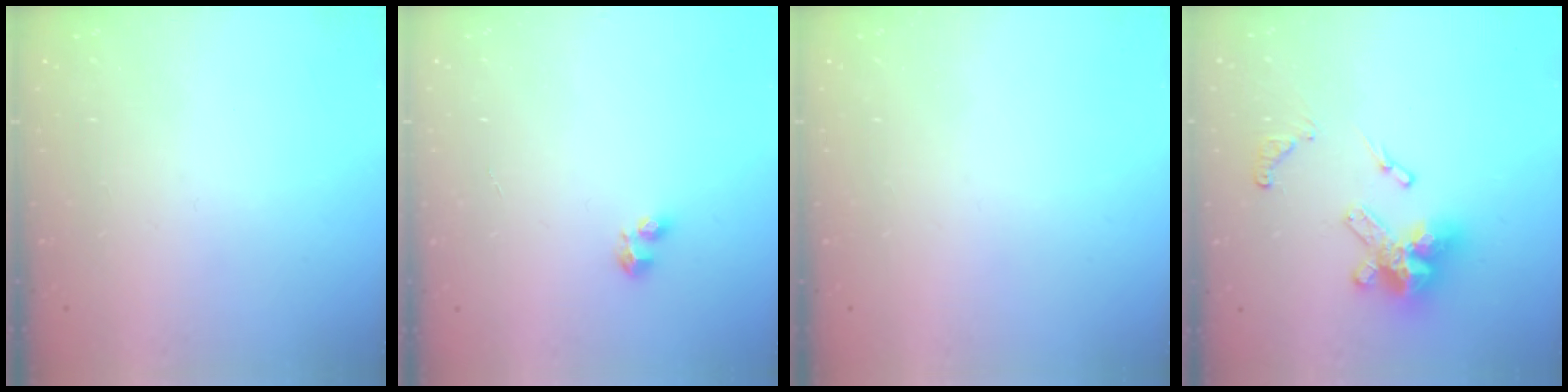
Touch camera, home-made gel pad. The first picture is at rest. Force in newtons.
{"total": 3.1, "press": 3.1, "slide": 0.5}
{"total": 0.0}
{"total": 14.1, "press": 14.1, "slide": 0.9}